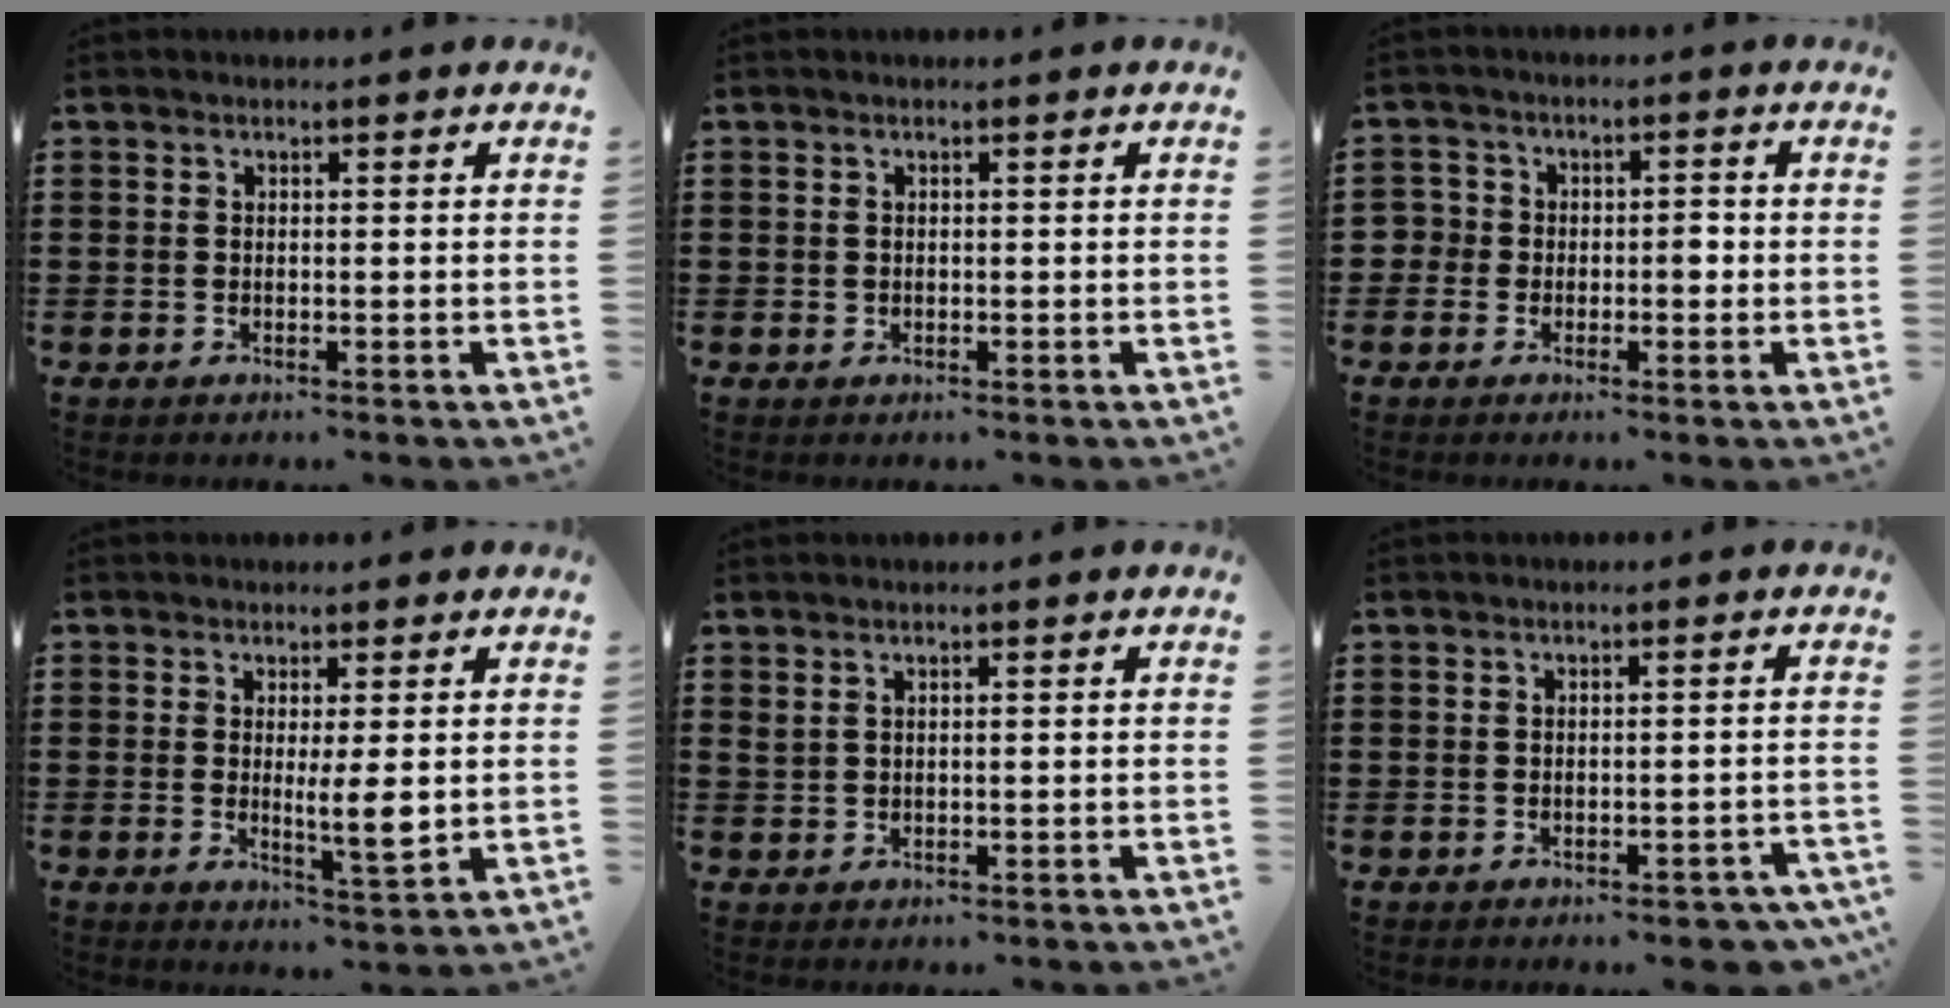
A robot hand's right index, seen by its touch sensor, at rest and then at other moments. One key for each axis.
{"total": 0.5, "fx": 0.1, "fy": 0.5, "fz": 0.2, "tx": -0.005, "ty": 0.003, "tz": 0.002}
{"total": 3.3, "fx": -0.6, "fy": 2.9, "fz": 1.6, "tx": -0.042, "ty": 0.008, "tz": -0.017}
{"total": 5.1, "fx": 0.1, "fy": 0.6, "fz": 5.0, "tx": -0.074, "ty": -0.012, "tz": -0.002}
{"total": 1.0, "fx": 0.7, "fy": 0.3, "fz": 0.6, "tx": -0.014, "ty": 0.001, "tz": 0.013}
{"total": 2.3, "fx": -1.9, "fy": 0.9, "fz": 0.8, "tx": -0.015, "ty": 0.002, "tz": -0.039}